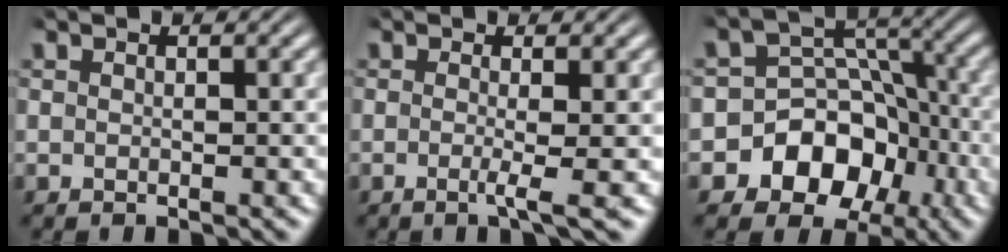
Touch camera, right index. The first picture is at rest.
{"total": 2.1, "force": [-0.6, -0.3, 2.0], "torque": [-0.039, -0.012, -0.011]}
{"total": 12.0, "force": [-4.1, 10.3, 4.6], "torque": [-0.106, -0.047, -0.060]}